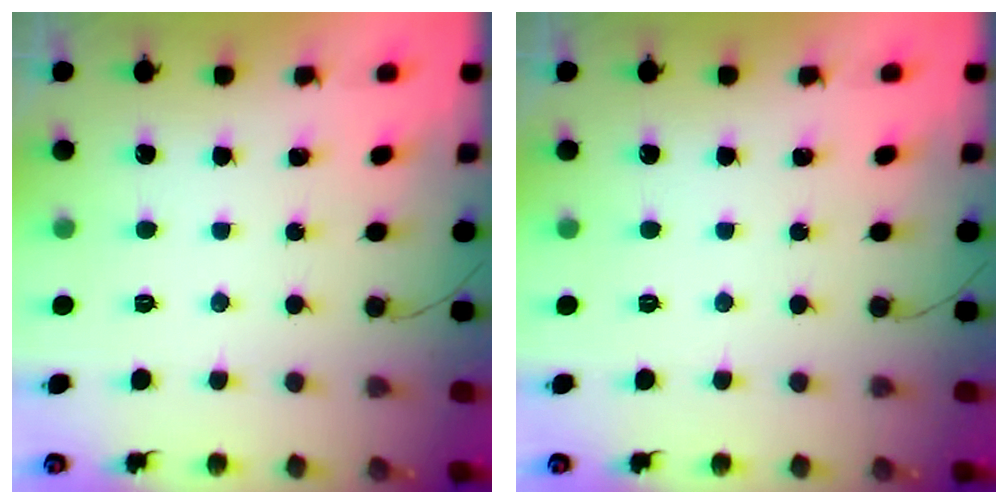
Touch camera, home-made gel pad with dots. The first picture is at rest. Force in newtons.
{"total": 0.0}